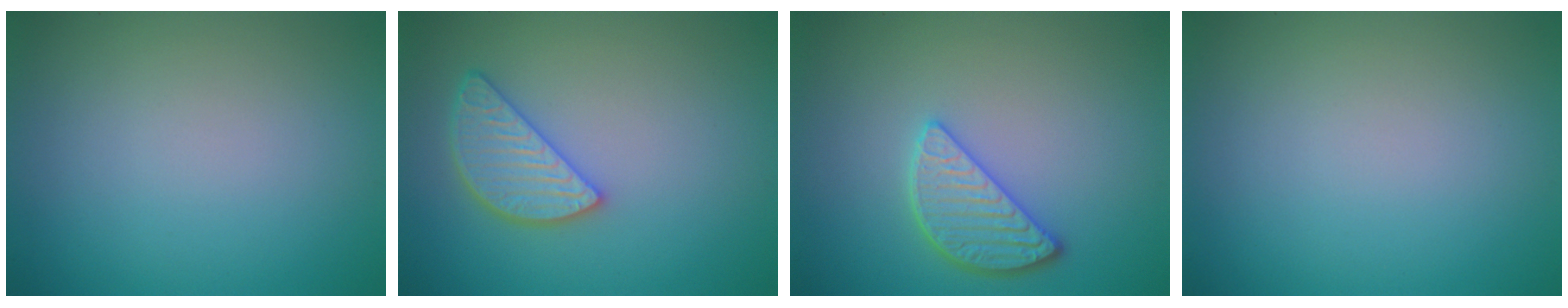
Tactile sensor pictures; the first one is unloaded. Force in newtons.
{"total": 3.7, "press": 3.2, "slide": 1.8}
{"total": 3.3, "press": 3.1, "slide": 1.0}
{"total": 0.0}